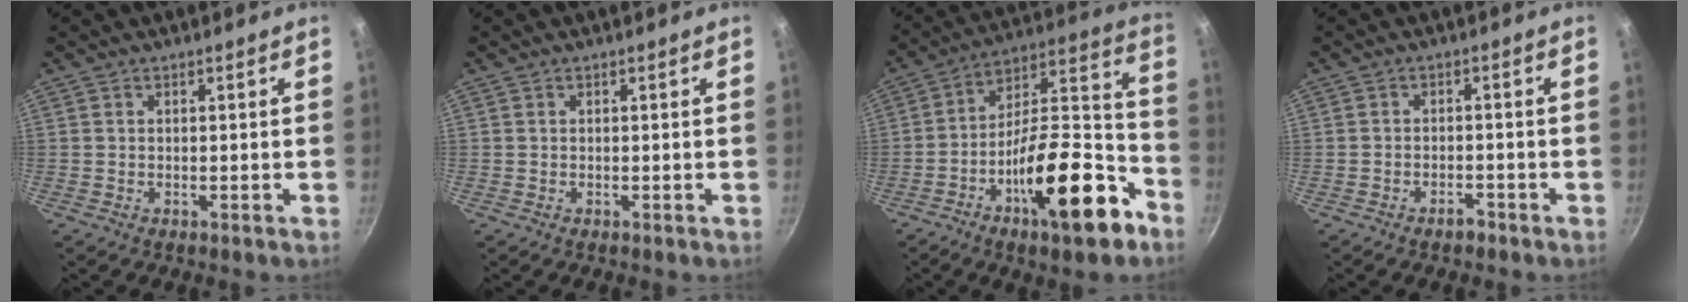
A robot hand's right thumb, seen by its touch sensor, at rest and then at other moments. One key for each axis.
{"total": 0.0}
{"total": 23.2, "fx": -11.5, "fy": 8.5, "fz": 18.2, "tx": -0.234, "ty": 0.082, "tz": -0.190}
{"total": 2.1, "fx": -1.6, "fy": 0.9, "fz": 0.8, "tx": -0.006, "ty": 0.021, "tz": -0.020}